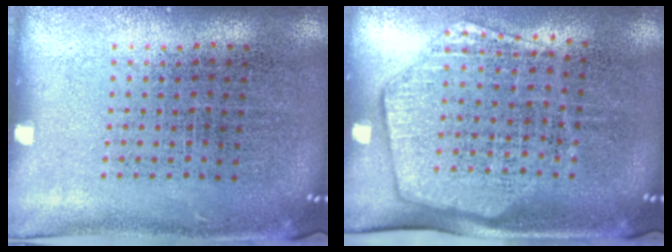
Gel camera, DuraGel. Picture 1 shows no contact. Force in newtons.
{"total": 1.8, "press": 1.5, "slide": 0.9}